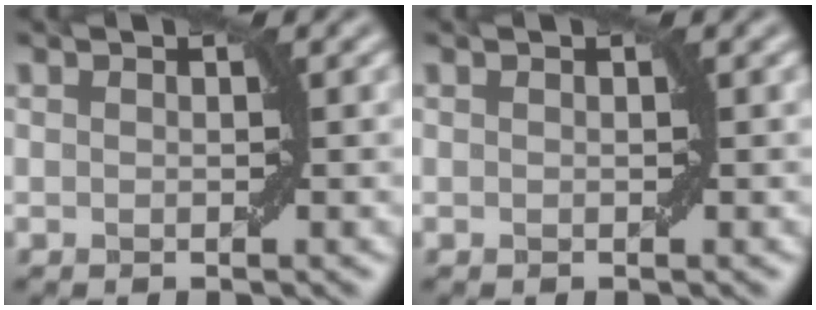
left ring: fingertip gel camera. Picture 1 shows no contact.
{"total": 0.0}